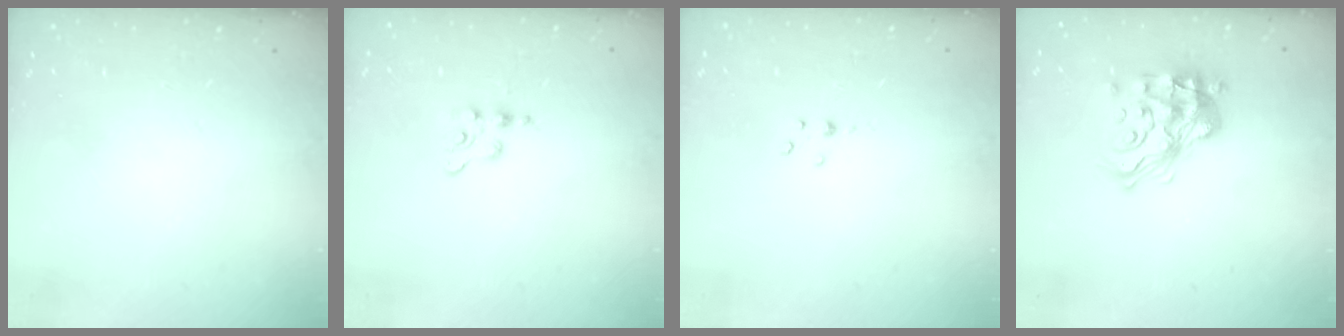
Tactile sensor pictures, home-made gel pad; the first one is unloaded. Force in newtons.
{"total": 2.7, "press": 2.7, "slide": 0.5}
{"total": 2.2, "press": 2.2, "slide": 0.4}
{"total": 18.9, "press": 18.8, "slide": 1.4}